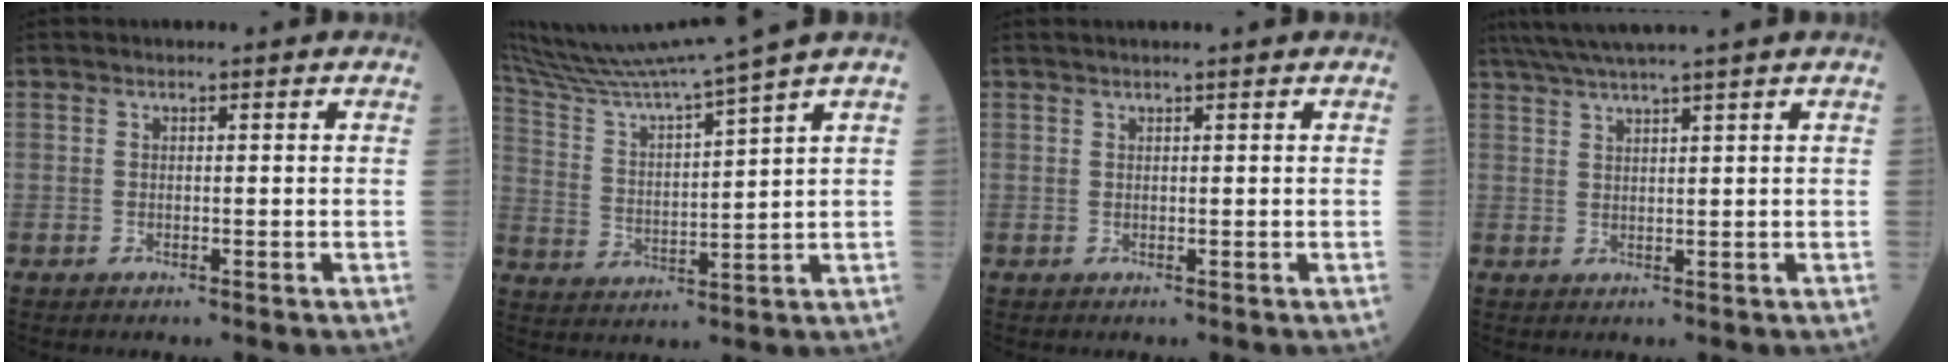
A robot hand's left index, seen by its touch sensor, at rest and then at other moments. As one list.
[{"total": 14.6, "force": [12.8, -3.2, 6.3], "torque": [-0.119, -0.023, 0.229]}, {"total": 2.0, "force": [1.7, -0.6, 0.9], "torque": [-0.008, 0.018, 0.034]}, {"total": 7.3, "force": [6.0, -1.8, 3.7], "torque": [-0.060, 0.020, 0.097]}]